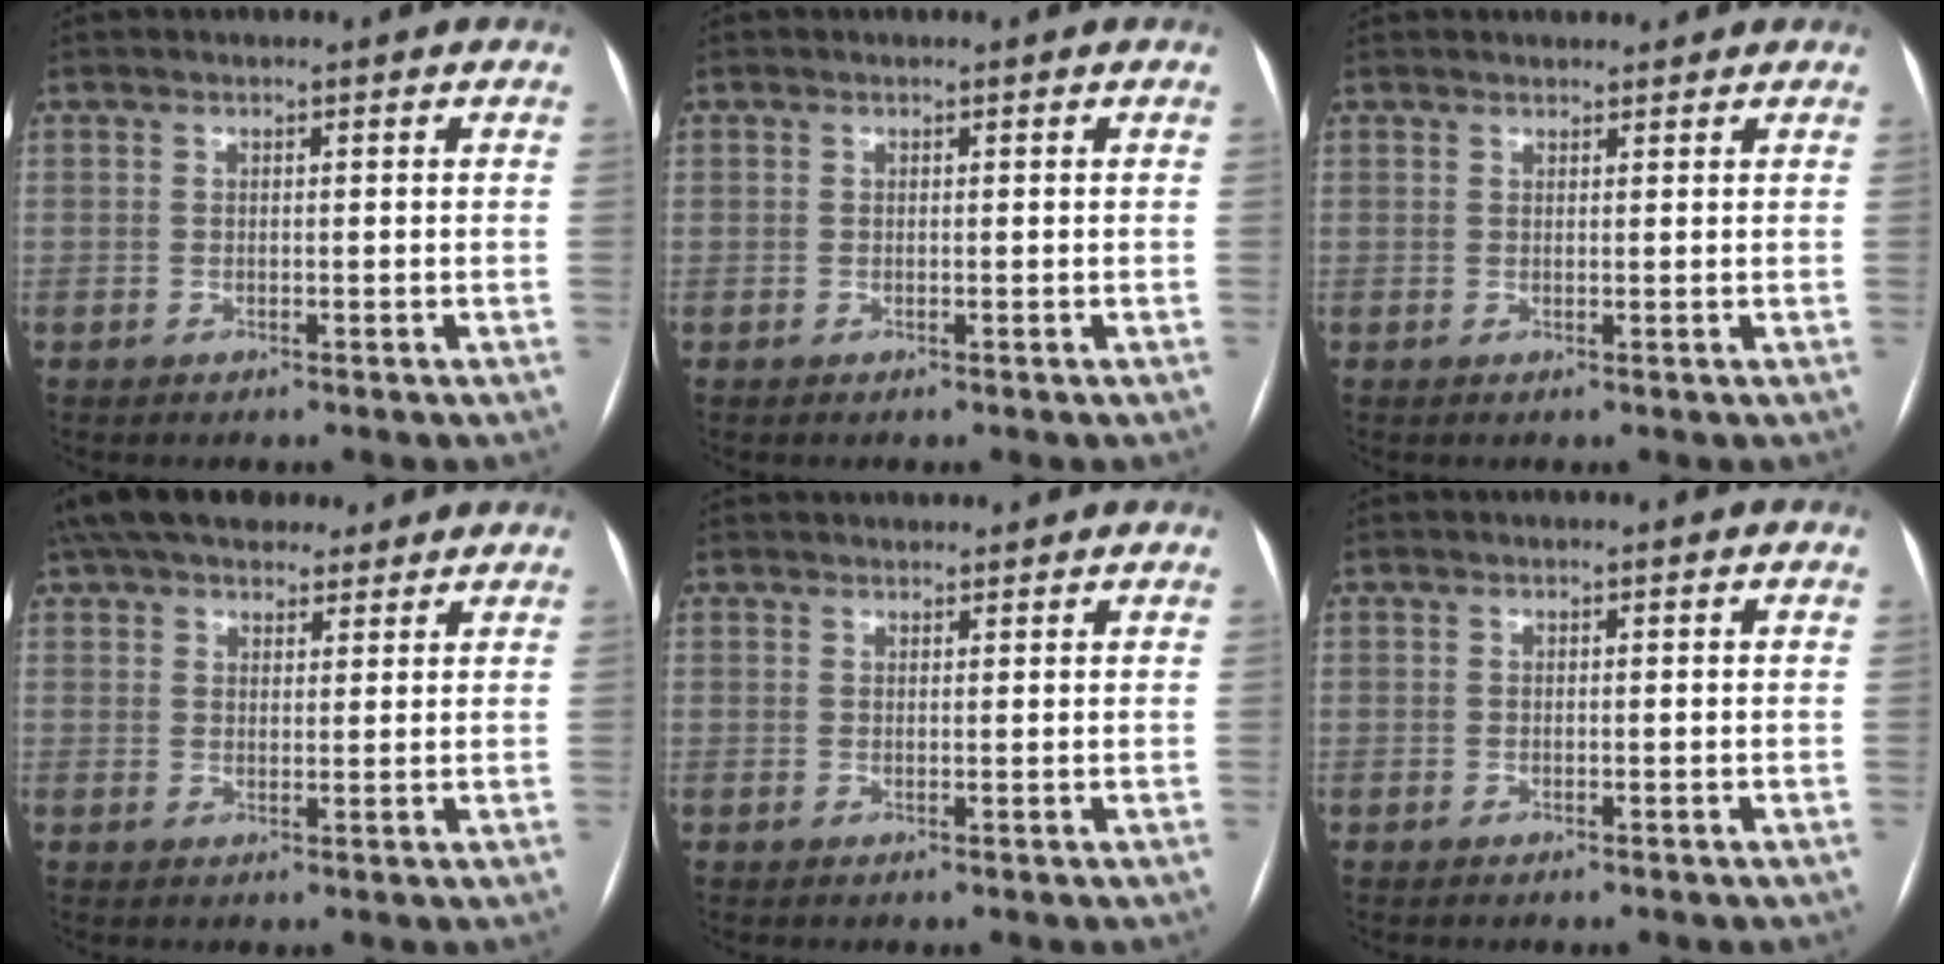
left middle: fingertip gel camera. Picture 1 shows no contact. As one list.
[{"total": 0.0}, {"total": 2.8, "force": [2.6, 0.8, 0.4], "torque": [-0.005, 0.022, 0.036]}, {"total": 14.9, "force": [12.5, 5.6, 6.1], "torque": [-0.102, 0.045, 0.189]}, {"total": 4.2, "force": [4.0, 1.1, 0.7], "torque": [-0.007, 0.030, 0.055]}, {"total": 0.0}]